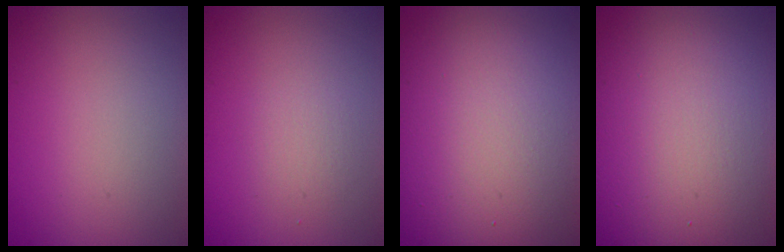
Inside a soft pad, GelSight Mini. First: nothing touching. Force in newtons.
{"total": 1.4, "press": 1.3, "slide": 0.1}
{"total": 15.0, "press": 14.9, "slide": 0.9}
{"total": 13.9, "press": 13.8, "slide": 1.1}